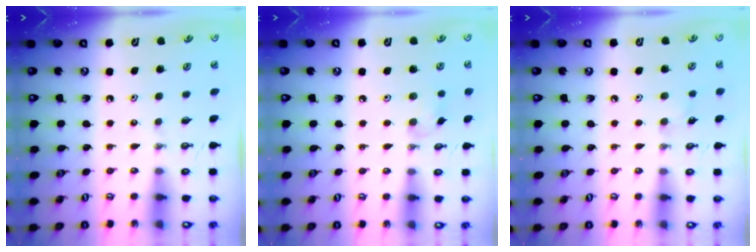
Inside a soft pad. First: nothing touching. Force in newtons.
{"total": 6.0, "press": 5.7, "slide": 1.9}
{"total": 6.1, "press": 5.8, "slide": 2.1}